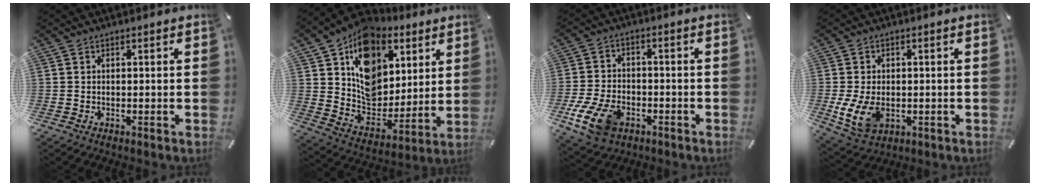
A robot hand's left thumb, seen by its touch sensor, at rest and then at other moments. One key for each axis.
{"total": 14.9, "fx": 7.0, "fy": 11.6, "fz": 6.2, "tx": -0.099, "ty": -0.050, "tz": 0.128}
{"total": 10.7, "fx": -4.6, "fy": 7.0, "fz": 6.7, "tx": -0.141, "ty": 0.011, "tz": -0.083}
{"total": 8.4, "fx": -1.3, "fy": 5.9, "fz": 5.8, "tx": -0.134, "ty": -0.004, "tz": -0.024}